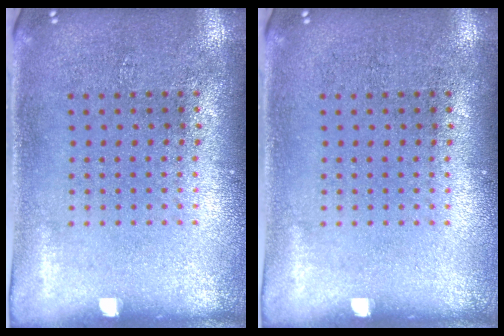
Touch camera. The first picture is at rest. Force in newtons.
{"total": 0.0}